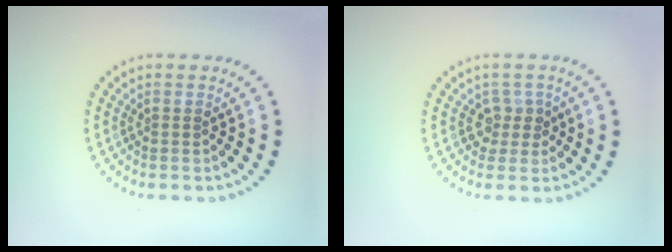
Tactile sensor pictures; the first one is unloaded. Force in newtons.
{"total": 1.9, "press": 1.4, "slide": 1.3}